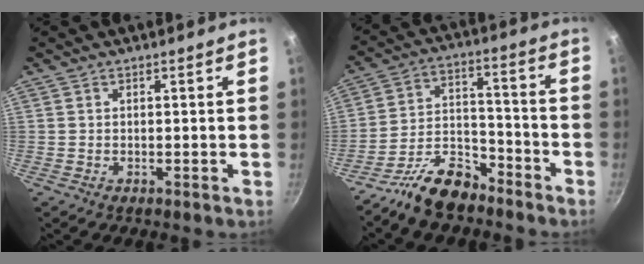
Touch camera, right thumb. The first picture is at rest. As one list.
[{"total": 11.1, "force": [-8.7, 4.9, 4.9], "torque": [-0.072, 0.081, -0.169]}]